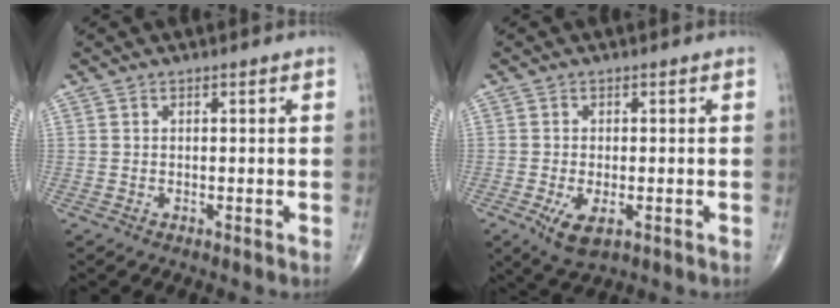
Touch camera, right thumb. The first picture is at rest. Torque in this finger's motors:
{"motor_torque": [-0.14, 0.23, 0.20, 0.16, 0.11]}